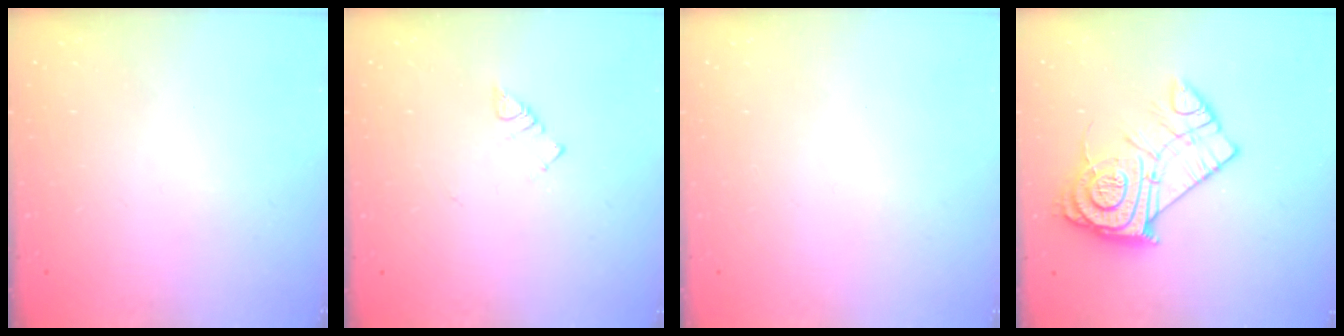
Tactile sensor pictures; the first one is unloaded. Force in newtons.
{"total": 2.7, "press": 2.7, "slide": 0.4}
{"total": 1.6, "press": 1.6, "slide": 0.1}
{"total": 16.1, "press": 16.1, "slide": 1.1}